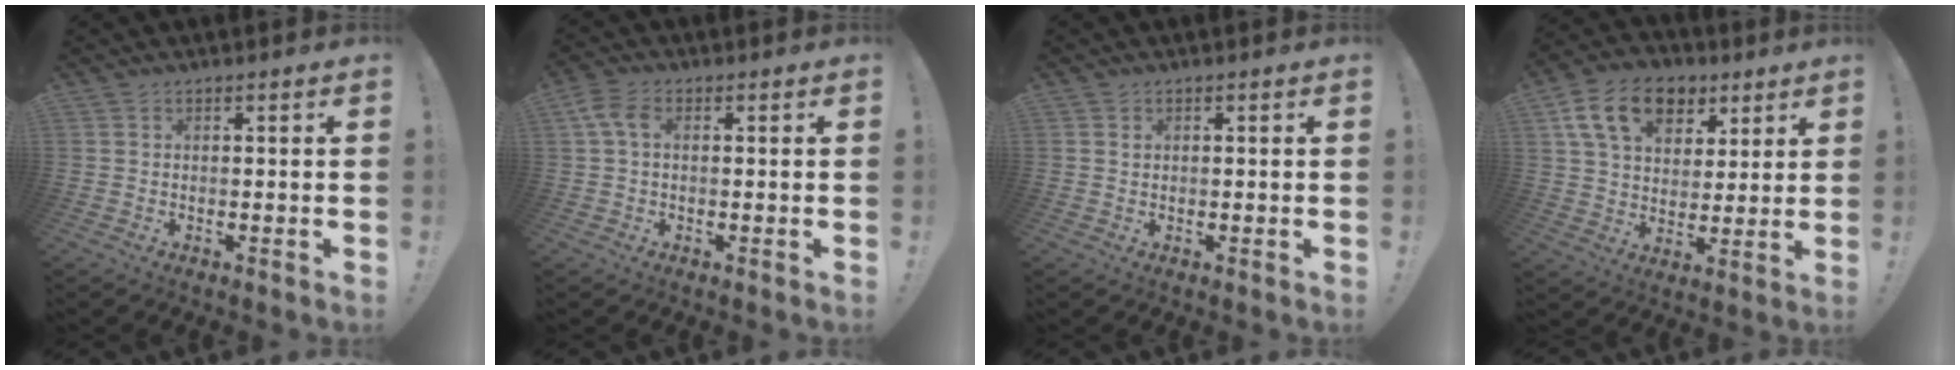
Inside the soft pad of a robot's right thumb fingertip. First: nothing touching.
{"total": 5.1, "force": [0.9, 3.2, 3.9], "torque": [-0.082, 0.011, 0.020]}
{"total": 0.6, "force": [0.2, 0.5, 0.1], "torque": [0.007, 0.000, 0.002]}
{"total": 16.9, "force": [8.2, 11.4, 9.4], "torque": [-0.153, -0.028, 0.154]}